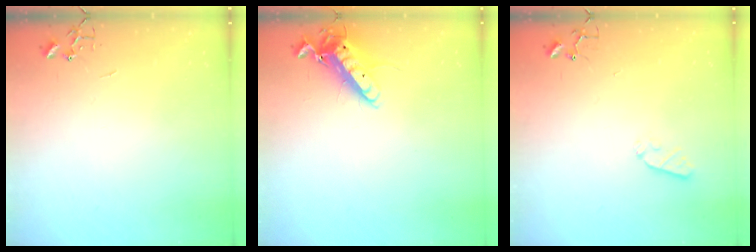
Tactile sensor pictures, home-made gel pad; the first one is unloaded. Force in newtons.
{"total": 12.3, "press": 12.2, "slide": 1.7}
{"total": 5.2, "press": 5.2, "slide": 0.8}